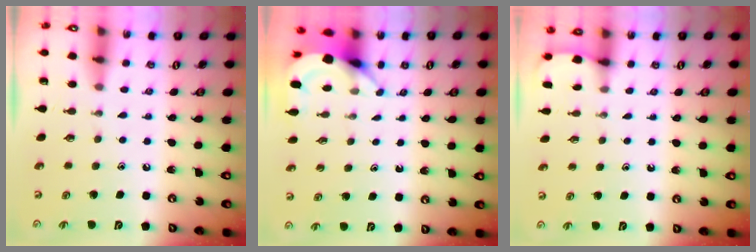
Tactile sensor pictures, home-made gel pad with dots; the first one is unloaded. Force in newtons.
{"total": 3.7, "press": 3.7, "slide": 0.2}
{"total": 1.3, "press": 1.3, "slide": 0.1}